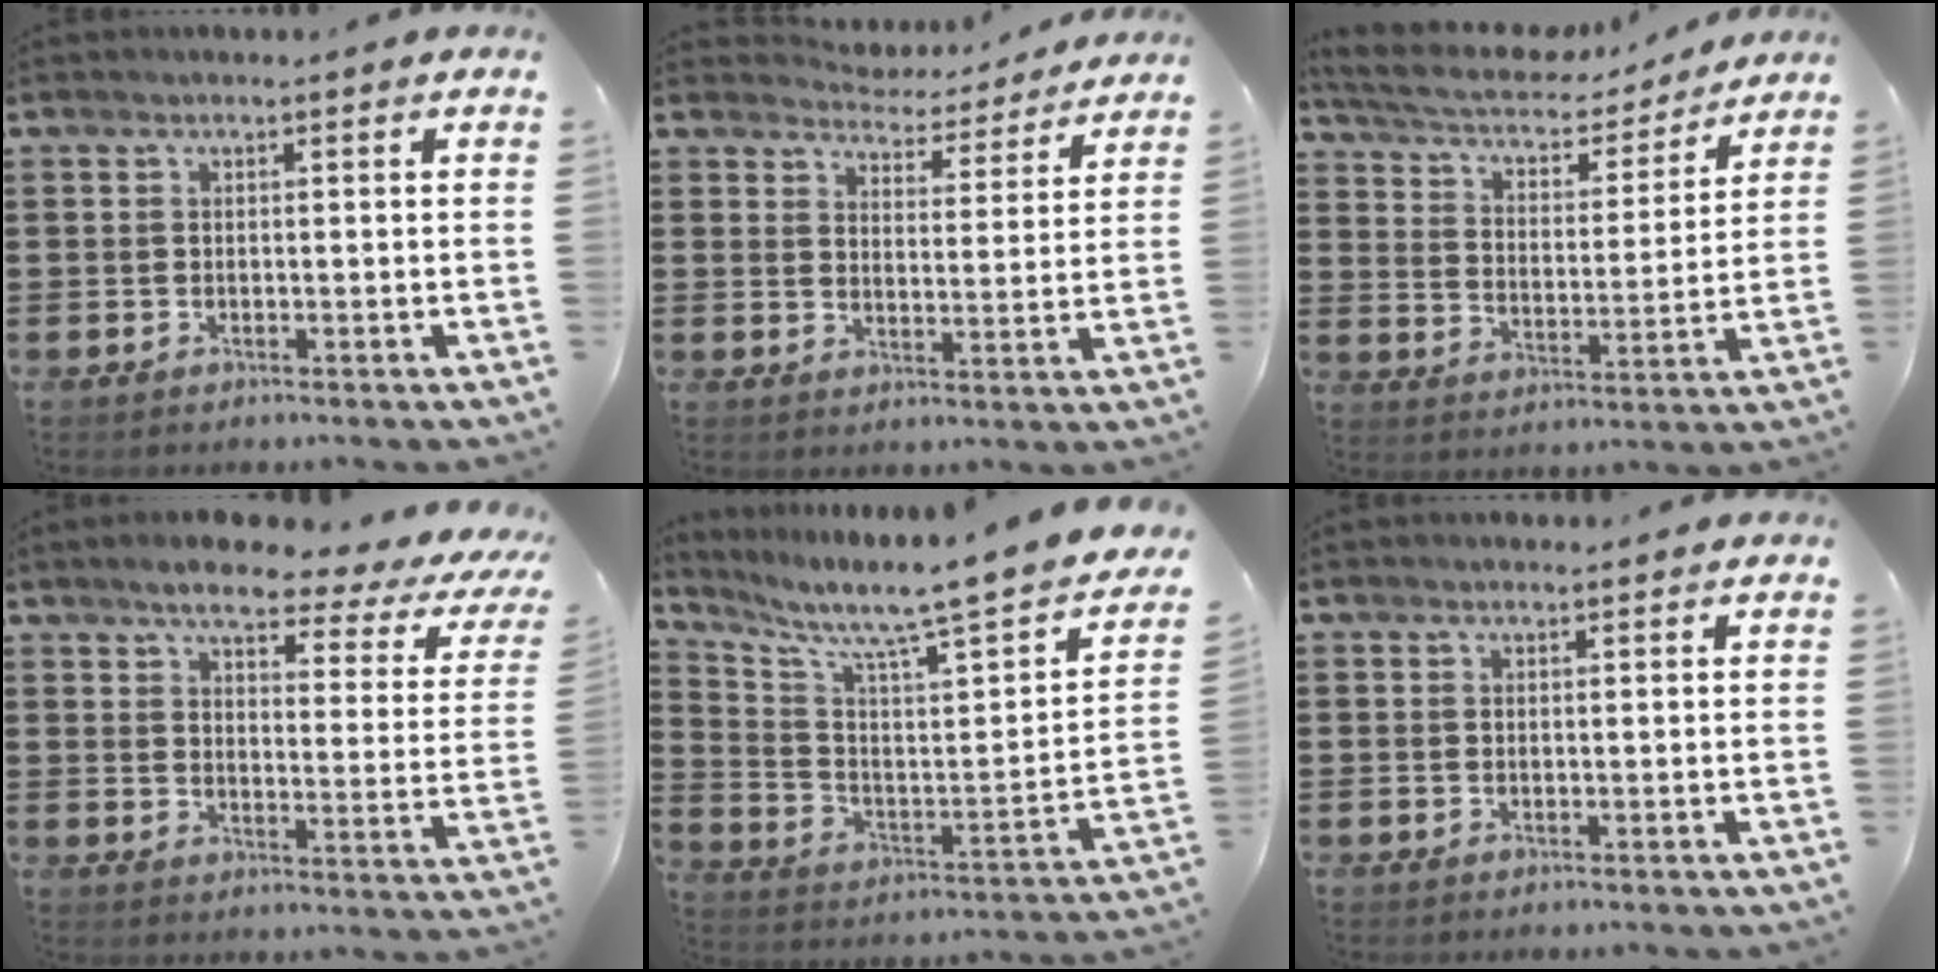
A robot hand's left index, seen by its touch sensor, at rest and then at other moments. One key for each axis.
{"total": 4.7, "fx": 4.7, "fy": 0.2, "fz": 0.1, "tx": -0.019, "ty": -0.041, "tz": 0.079}
{"total": 5.8, "fx": 5.2, "fy": 1.1, "fz": 2.3, "tx": -0.070, "ty": -0.034, "tz": 0.086}
{"total": 6.8, "fx": 5.3, "fy": 1.1, "fz": 4.1, "tx": -0.087, "ty": -0.029, "tz": 0.081}
{"total": 7.4, "fx": 6.2, "fy": 0.1, "fz": 4.0, "tx": -0.103, "ty": -0.064, "tz": 0.090}
{"total": 0.8, "fx": 0.7, "fy": 0.1, "fz": 0.3, "tx": -0.007, "ty": 0.001, "tz": 0.013}